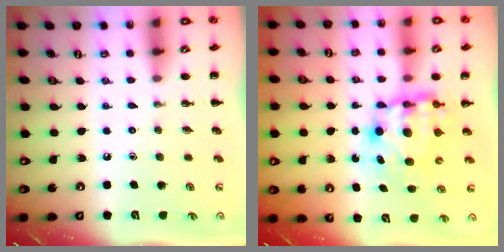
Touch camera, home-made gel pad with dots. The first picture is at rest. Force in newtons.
{"total": 7.7, "press": 7.5, "slide": 1.9}